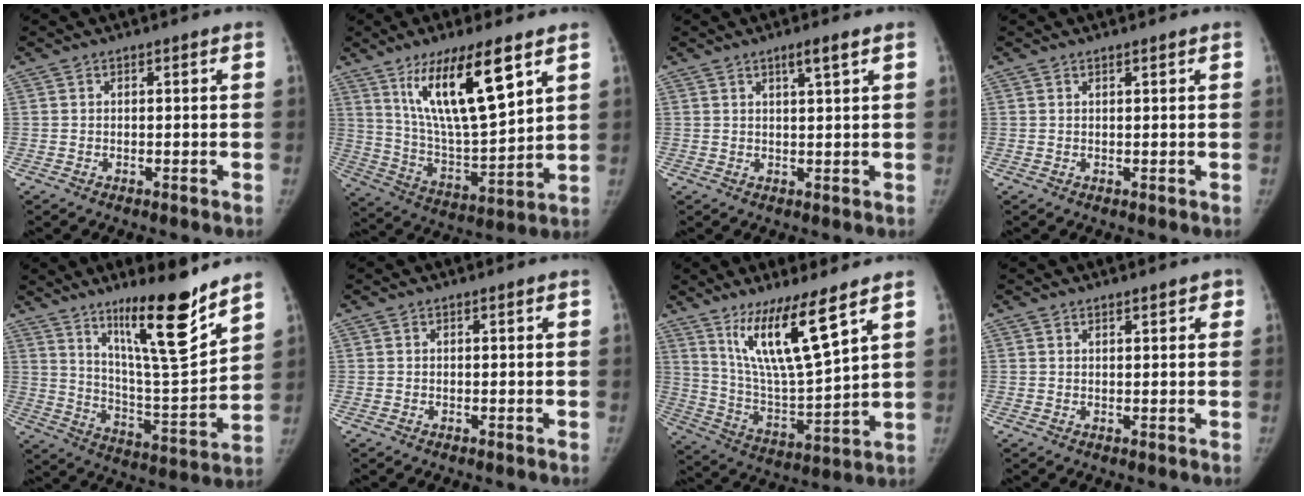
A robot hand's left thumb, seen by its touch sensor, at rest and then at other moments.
{"total": 18.6, "force": [9.6, 4.7, 15.2], "torque": [-0.251, -0.052, 0.183]}
{"total": 3.0, "force": [1.8, 0.1, 2.4], "torque": [-0.044, -0.010, 0.032]}
{"total": 0.6, "force": [0.5, 0.1, 0.3], "torque": [-0.006, -0.003, 0.009]}
{"total": 18.2, "force": [12.4, 2.4, 13.1], "torque": [-0.184, -0.093, 0.211]}
{"total": 0.0}
{"total": 15.3, "force": [9.4, 2.0, 12.0], "torque": [-0.213, -0.067, 0.188]}
{"total": 2.2, "force": [1.4, 0.9, 1.3], "torque": [-0.004, -0.004, 0.016]}